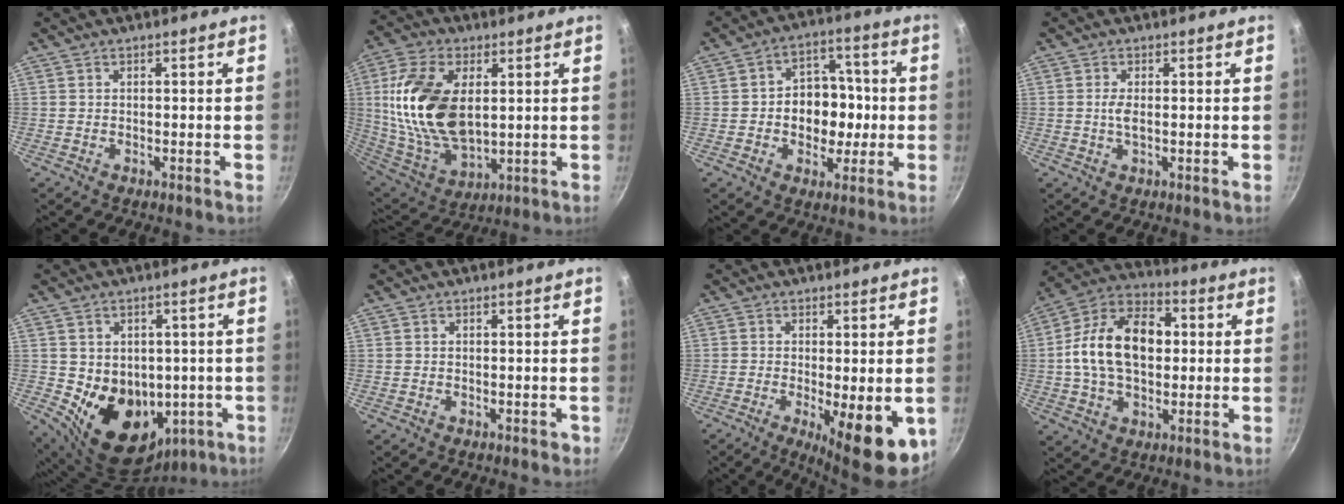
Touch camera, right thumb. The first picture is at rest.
{"total": 20.1, "force": [3.3, 11.5, 16.1], "torque": [-0.304, -0.013, 0.073]}
{"total": 11.7, "force": [-1.0, 9.1, 7.3], "torque": [-0.055, 0.017, -0.022]}
{"total": 2.2, "force": [0.1, 0.7, 2.1], "torque": [-0.048, -0.001, 0.000]}
{"total": 15.6, "force": [-1.5, 12.2, 9.6], "torque": [-0.125, -0.011, 0.007]}
{"total": 0.7, "force": [-0.3, 0.5, 0.4], "torque": [-0.002, 0.002, -0.003]}
{"total": 12.0, "force": [-3.5, 3.6, 10.9], "torque": [-0.137, -0.010, -0.039]}
{"total": 17.6, "force": [1.1, 11.5, 13.3], "torque": [-0.201, 0.028, 0.000]}